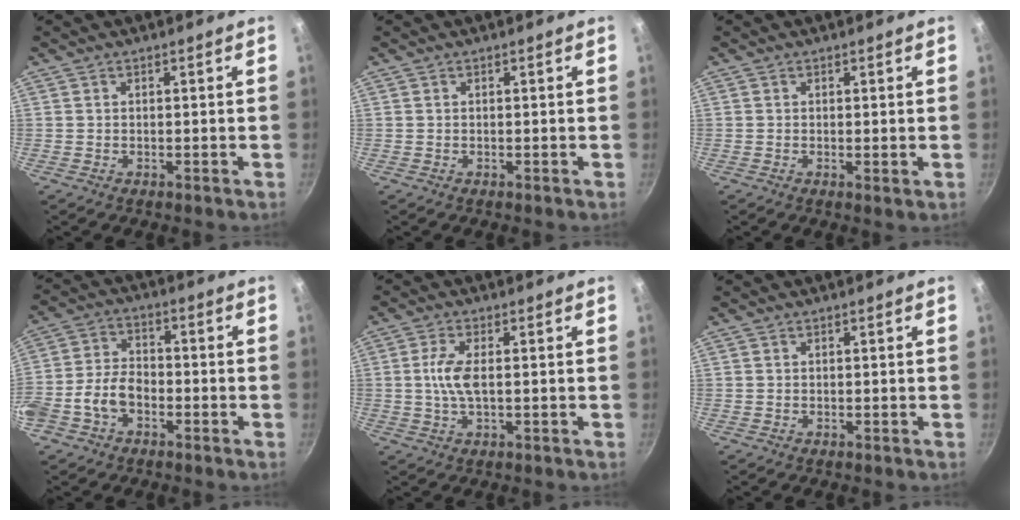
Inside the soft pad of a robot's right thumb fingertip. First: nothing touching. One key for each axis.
{"total": 0.0}
{"total": 0.7, "fx": 0.2, "fy": 0.2, "fz": 0.7, "tx": -0.012, "ty": -0.006, "tz": 0.000}
{"total": 8.0, "fx": -3.3, "fy": 5.2, "fz": 5.1, "tx": -0.092, "ty": 0.038, "tz": -0.074}
{"total": 5.3, "fx": 0.2, "fy": 1.9, "fz": 4.9, "tx": -0.109, "ty": 0.002, "tz": 0.001}
{"total": 0.0}